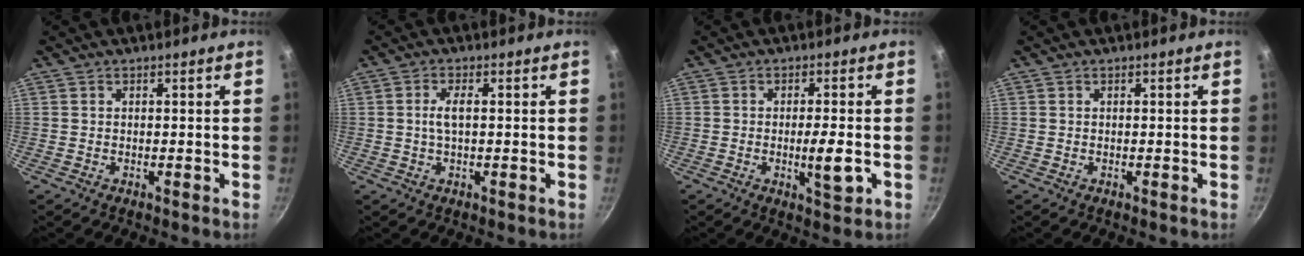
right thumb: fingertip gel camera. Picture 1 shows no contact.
{"total": 2.9, "force": [0.2, 0.9, 2.7], "torque": [-0.062, 0.007, 0.003]}
{"total": 5.5, "force": [-1.2, 1.2, 5.2], "torque": [-0.079, 0.002, -0.018]}
{"total": 0.0}